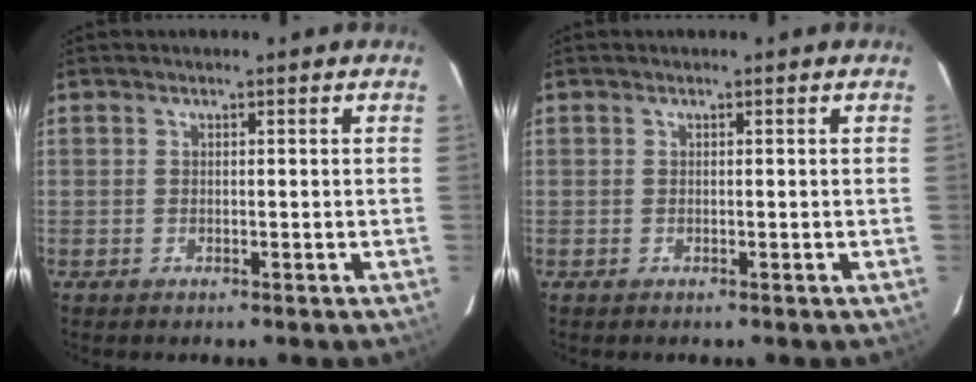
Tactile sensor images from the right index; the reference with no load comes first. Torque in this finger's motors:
{"motor_torque": [0.00, 0.00, 0.01, 0.01]}